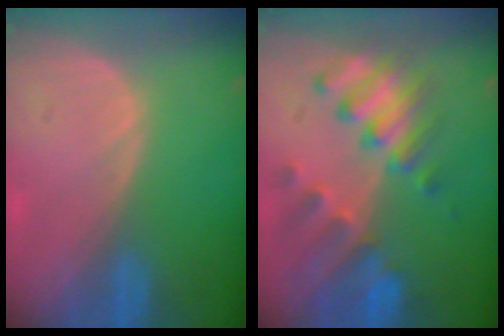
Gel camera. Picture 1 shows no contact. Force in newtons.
{"total": 9.2, "press": 8.4, "slide": 3.9}